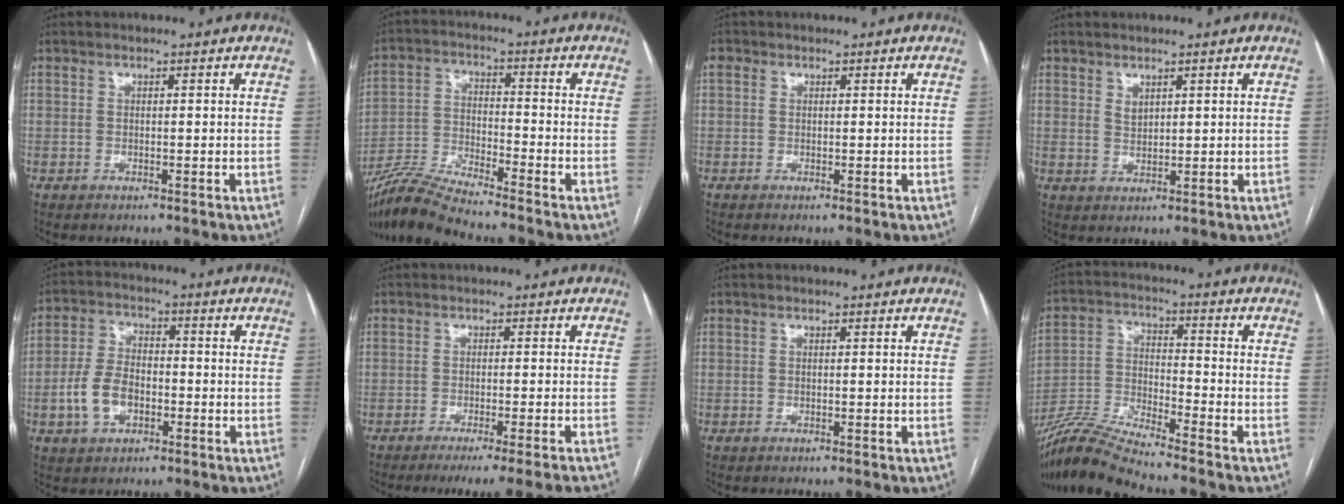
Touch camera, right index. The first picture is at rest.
{"total": 9.1, "force": [-8.5, -1.2, 3.1], "torque": [-0.070, -0.013, -0.165]}
{"total": 1.2, "force": [0.4, 1.0, 0.4], "torque": [-0.006, 0.009, 0.004]}
{"total": 1.7, "force": [1.1, 0.9, 0.9], "torque": [-0.016, -0.004, 0.027]}
{"total": 7.7, "force": [-2.3, 4.9, 5.5], "torque": [-0.124, 0.015, -0.042]}
{"total": 12.7, "force": [-11.3, -2.1, 5.2], "torque": [-0.046, -0.037, -0.150]}
{"total": 0.0}
{"total": 11.2, "force": [-10.4, -1.3, 4.1], "torque": [-0.087, -0.007, -0.200]}